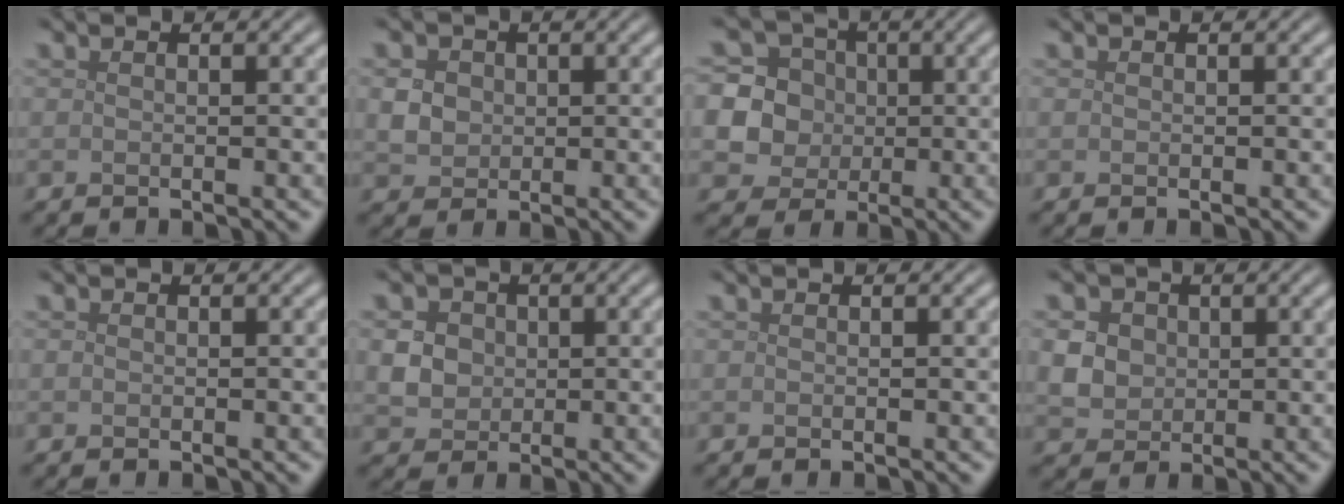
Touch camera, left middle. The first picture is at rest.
{"total": 2.4, "force": [0.3, 2.2, 1.0], "torque": [-0.018, -0.001, 0.007]}
{"total": 10.4, "force": [0.8, 9.9, 3.1], "torque": [-0.089, 0.026, 0.018]}
{"total": 0.0}
{"total": 0.0}
{"total": 3.1, "force": [0.3, 2.8, 1.3], "torque": [-0.024, 0.001, 0.007]}
{"total": 0.0}
{"total": 3.8, "force": [0.8, 3.3, 1.7], "torque": [-0.046, 0.004, 0.019]}